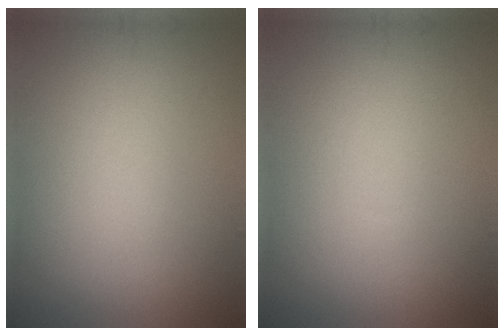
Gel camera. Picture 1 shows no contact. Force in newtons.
{"total": 0.0}